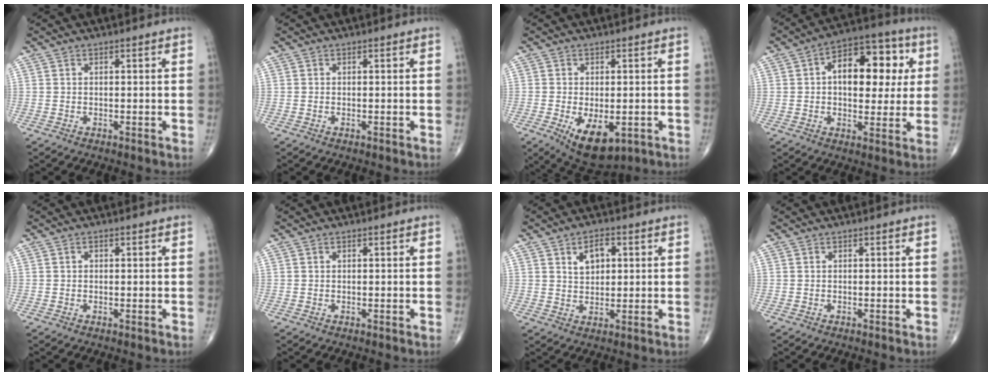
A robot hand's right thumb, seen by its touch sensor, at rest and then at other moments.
{"total": 0.0}
{"total": 9.8, "force": [-3.4, 5.1, 7.6], "torque": [-0.111, -0.010, -0.039]}
{"total": 15.9, "force": [3.1, 9.1, 12.7], "torque": [-0.141, 0.019, 0.039]}
{"total": 0.6, "force": [0.1, 0.5, 0.3], "torque": [-0.002, 0.000, 0.002]}
{"total": 0.0}
{"total": 5.5, "force": [2.1, 3.4, 3.8], "torque": [-0.045, -0.005, 0.034]}
{"total": 0.0}